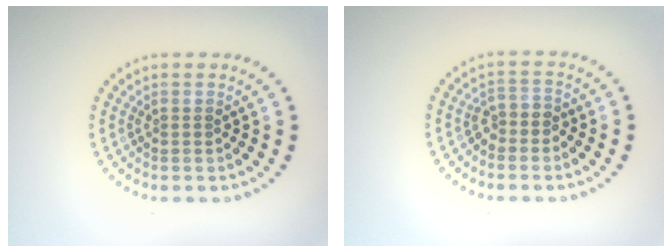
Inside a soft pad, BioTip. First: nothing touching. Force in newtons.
{"total": 1.7, "press": 1.3, "slide": 1.0}